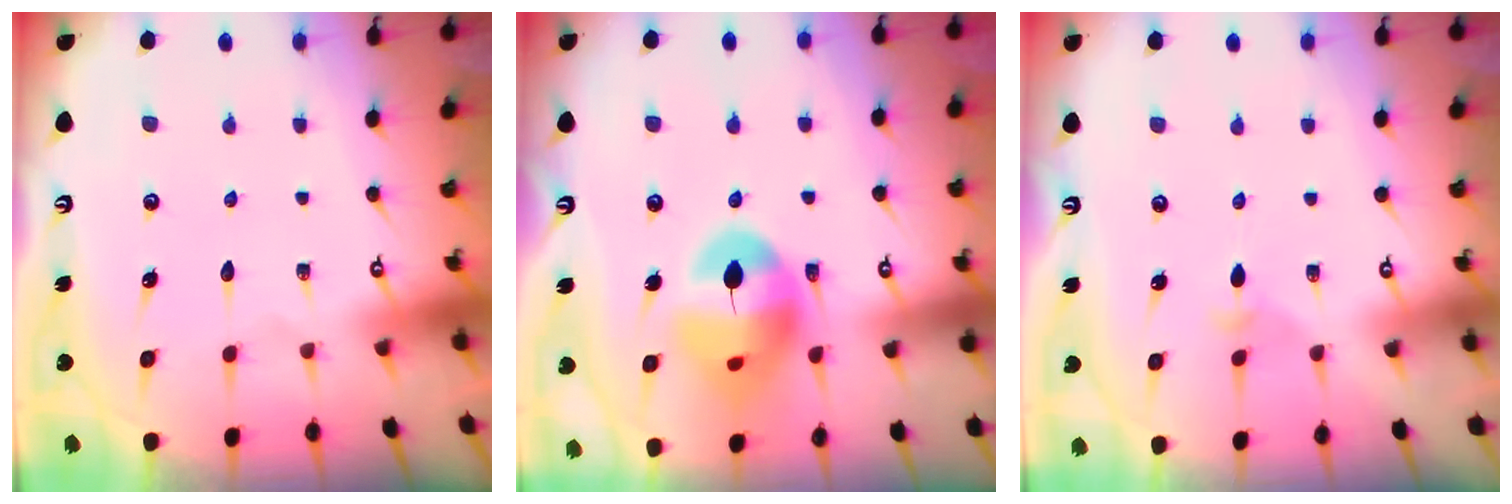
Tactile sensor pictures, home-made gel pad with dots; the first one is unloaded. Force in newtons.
{"total": 14.0, "press": 13.9, "slide": 1.8}
{"total": 2.9, "press": 2.8, "slide": 0.6}